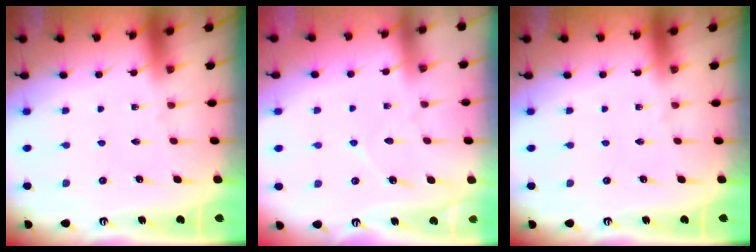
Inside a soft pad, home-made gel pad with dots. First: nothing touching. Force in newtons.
{"total": 3.3, "press": 3.3, "slide": 0.4}
{"total": 0.0}